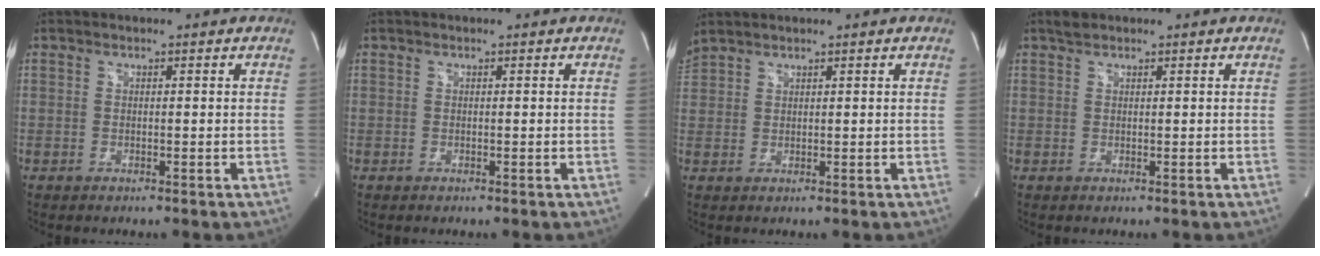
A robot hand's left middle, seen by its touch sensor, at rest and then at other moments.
{"total": 0.0}
{"total": 3.2, "force": [3.0, 0.3, 1.0], "torque": [-0.036, 0.030, 0.066]}
{"total": 1.2, "force": [1.0, 0.4, 0.4], "torque": [-0.013, 0.008, 0.020]}